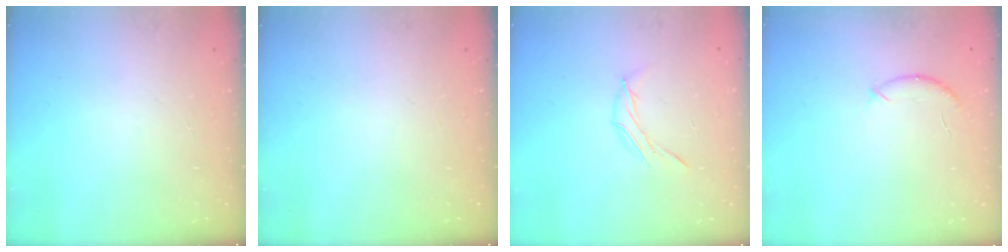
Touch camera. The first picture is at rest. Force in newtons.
{"total": 0.0}
{"total": 6.3, "press": 6.2, "slide": 1.0}
{"total": 6.5, "press": 6.5, "slide": 1.0}